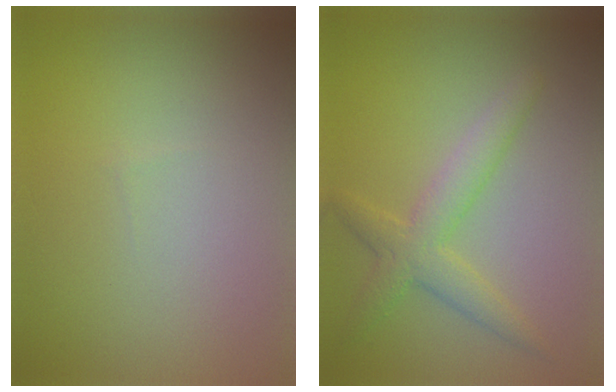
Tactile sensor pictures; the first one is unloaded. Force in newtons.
{"total": 3.5, "press": 3.5, "slide": 0.1}